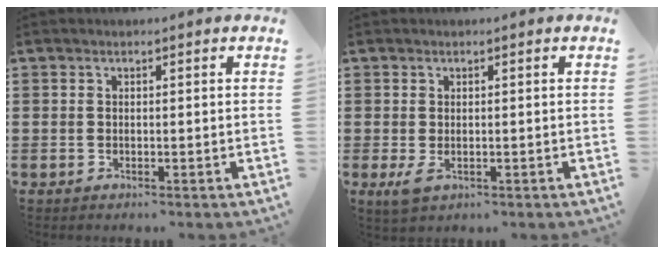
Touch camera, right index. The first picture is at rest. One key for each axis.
{"total": 1.9, "fx": -0.5, "fy": 0.8, "fz": 1.6, "tx": -0.036, "ty": -0.005, "tz": -0.011}